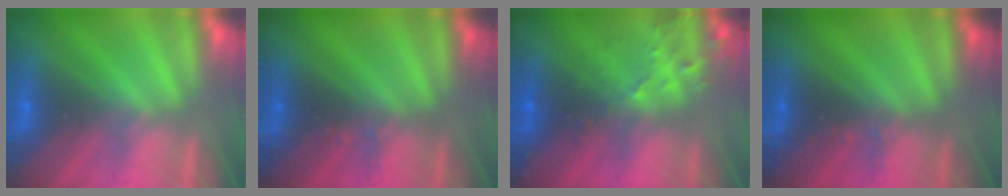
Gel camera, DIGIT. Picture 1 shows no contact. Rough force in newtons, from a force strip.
{"total": 2.4}
{"total": 7.6}
{"total": 2.4}